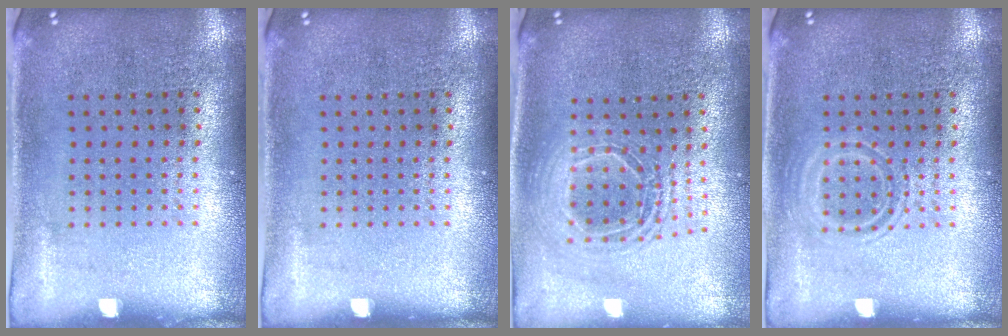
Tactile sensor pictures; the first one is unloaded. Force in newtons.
{"total": 0.0}
{"total": 1.7, "press": 1.5, "slide": 0.9}
{"total": 1.7, "press": 1.7, "slide": 0.2}